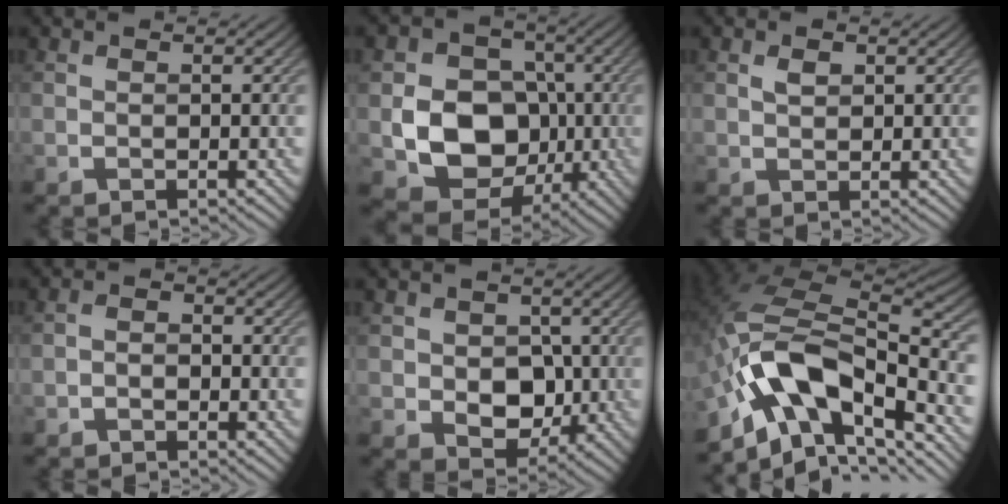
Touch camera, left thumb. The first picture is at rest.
{"total": 10.9, "force": [-2.1, 8.7, 6.2], "torque": [-0.120, -0.015, -0.050]}
{"total": 1.6, "force": [0.7, 1.1, 1.0], "torque": [-0.020, 0.001, 0.012]}
{"total": 1.3, "force": [-0.8, 0.8, 0.6], "torque": [-0.008, 0.004, -0.020]}
{"total": 5.6, "force": [-0.4, 4.4, 3.5], "torque": [-0.067, -0.010, -0.010]}
{"total": 13.5, "force": [-6.2, 6.9, 9.9], "torque": [-0.194, -0.003, -0.126]}